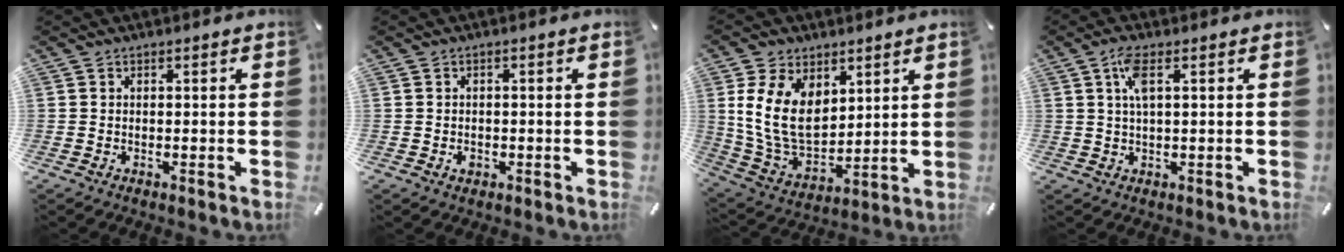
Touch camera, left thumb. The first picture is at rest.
{"total": 1.7, "force": [-0.5, 1.3, 1.1], "torque": [-0.020, 0.003, -0.010]}
{"total": 14.6, "force": [4.1, 10.5, 9.2], "torque": [-0.199, -0.020, 0.078]}
{"total": 5.1, "force": [1.7, 1.4, 4.6], "torque": [-0.098, 0.005, 0.027]}